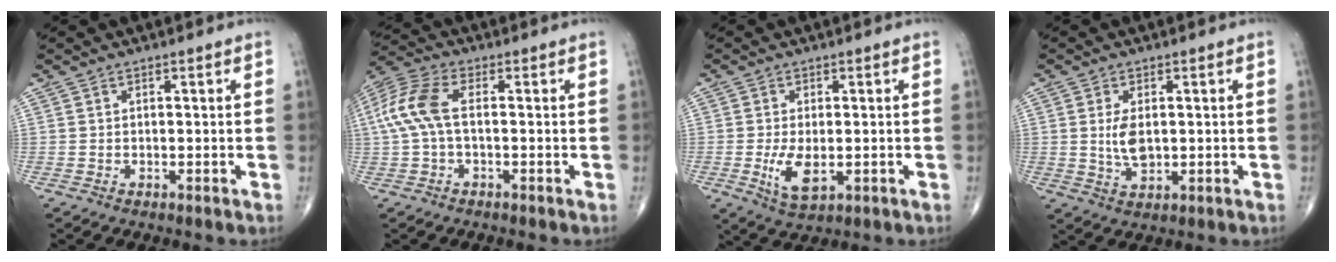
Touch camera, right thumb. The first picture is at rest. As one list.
[{"total": 9.3, "force": [0.2, 4.5, 8.2], "torque": [-0.200, 0.026, 0.000]}, {"total": 6.0, "force": [-1.1, 2.7, 5.2], "torque": [-0.098, -0.013, -0.013]}, {"total": 4.8, "force": [0.5, 2.6, 4.1], "torque": [-0.076, -0.009, 0.013]}]